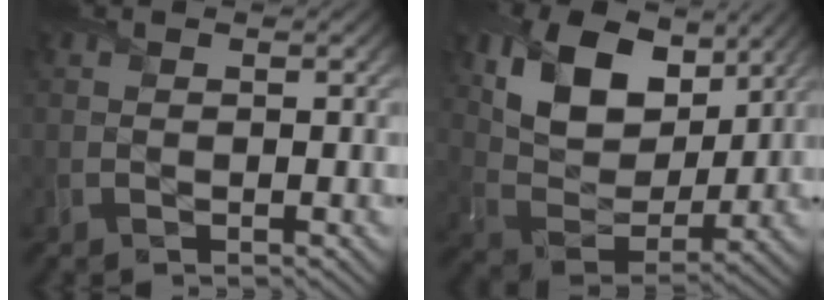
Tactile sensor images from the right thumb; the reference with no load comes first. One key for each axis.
{"total": 12.3, "fx": 5.7, "fy": 7.8, "fz": 7.6, "tx": -0.159, "ty": -0.007, "tz": 0.103}